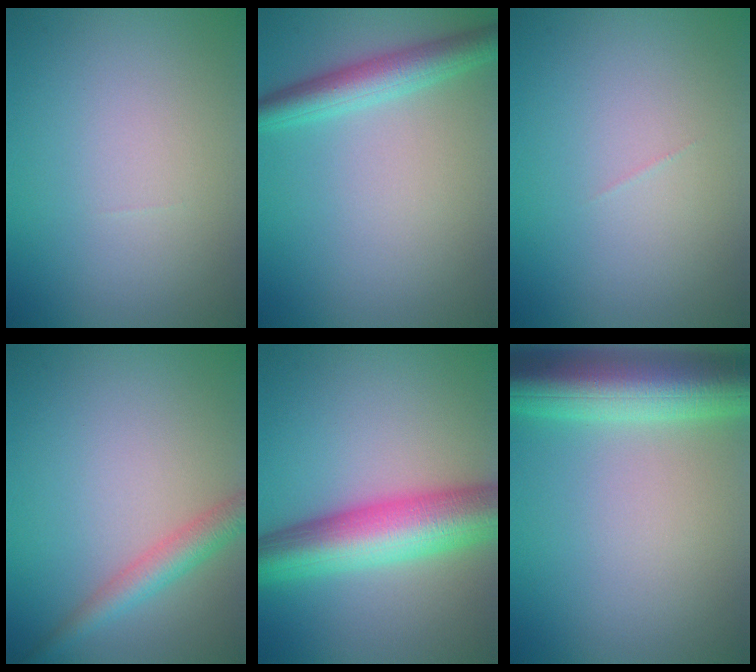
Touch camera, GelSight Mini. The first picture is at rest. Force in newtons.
{"total": 3.9, "press": 3.9, "slide": 0.2}
{"total": 0.0}
{"total": 3.1, "press": 3.1, "slide": 0.1}
{"total": 8.9, "press": 8.9, "slide": 0.3}
{"total": 9.3, "press": 9.3, "slide": 0.3}